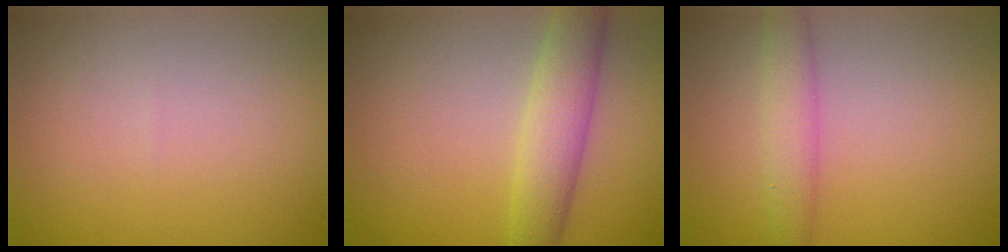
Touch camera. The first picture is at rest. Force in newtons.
{"total": 4.0, "press": 4.0, "slide": 0.1}
{"total": 2.7, "press": 2.7, "slide": 0.2}